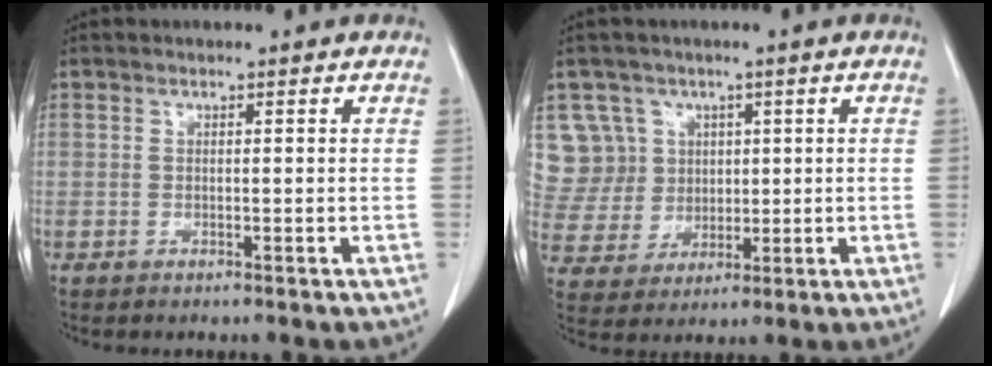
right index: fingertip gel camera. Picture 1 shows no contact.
{"total": 10.3, "force": [3.7, 9.6, 0.8], "torque": [-0.036, 0.048, 0.094]}